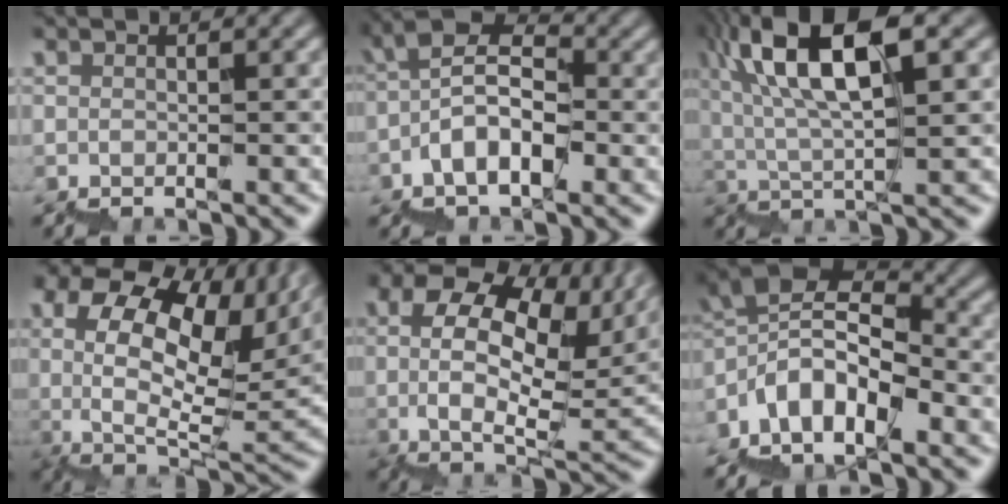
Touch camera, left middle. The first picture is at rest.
{"total": 5.0, "force": [-0.6, 2.8, 4.1], "torque": [-0.076, 0.030, -0.017]}
{"total": 8.9, "force": [4.8, 2.2, 7.2], "torque": [-0.123, 0.026, 0.087]}
{"total": 15.7, "force": [6.1, 7.8, 12.2], "torque": [-0.196, 0.020, 0.116]}
{"total": 13.4, "force": [5.1, 7.1, 10.1], "torque": [-0.193, 0.014, 0.104]}
{"total": 6.3, "force": [-2.2, 3.6, 4.8], "torque": [-0.078, 0.023, -0.052]}